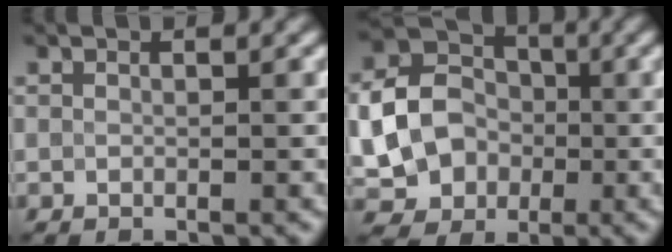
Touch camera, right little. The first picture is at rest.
{"total": 9.2, "force": [-0.9, 8.0, 4.5], "torque": [-0.081, -0.019, -0.028]}